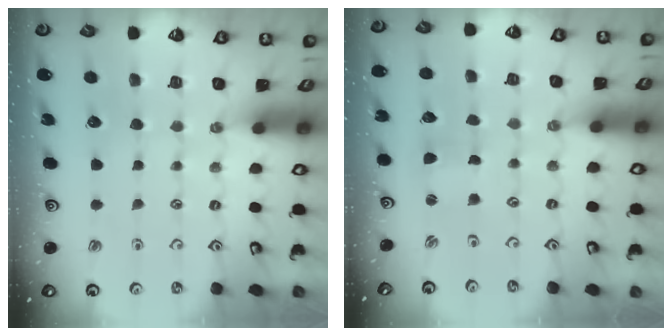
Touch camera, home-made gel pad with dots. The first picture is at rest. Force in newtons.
{"total": 1.1, "press": 1.1, "slide": 0.1}